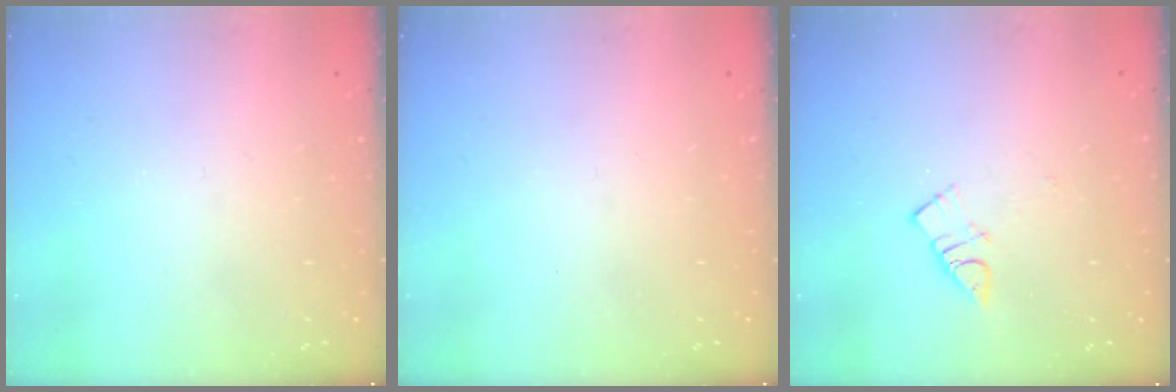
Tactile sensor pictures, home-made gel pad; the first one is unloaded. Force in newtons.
{"total": 0.0}
{"total": 3.9, "press": 3.9, "slide": 0.5}